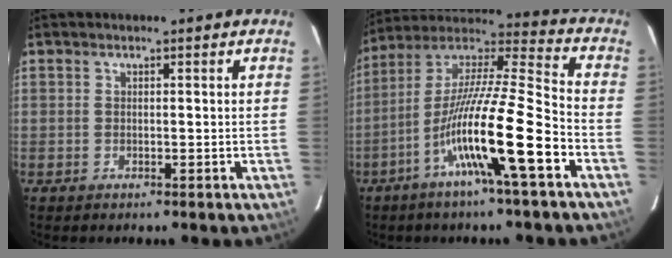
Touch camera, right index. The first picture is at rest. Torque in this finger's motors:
{"motor_torque": [1.78, -0.36, 1.05, 0.21]}